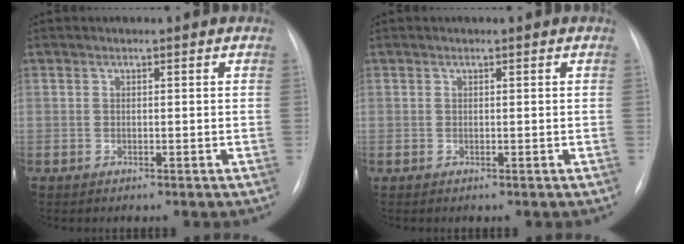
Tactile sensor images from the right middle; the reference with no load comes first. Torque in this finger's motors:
{"motor_torque": [-0.47, -0.18, 0.10, 0.03]}